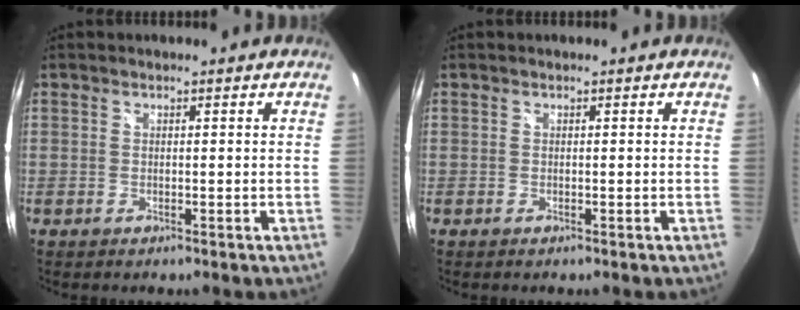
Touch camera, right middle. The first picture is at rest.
{"total": 0.0}